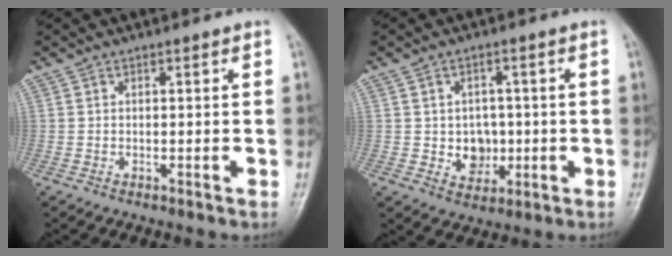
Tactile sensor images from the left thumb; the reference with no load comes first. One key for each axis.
{"total": 5.7, "fx": -0.4, "fy": 4.8, "fz": 3.1, "tx": -0.014, "ty": 0.003, "tz": 0.002}